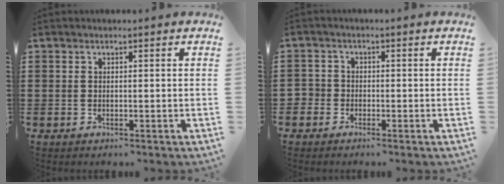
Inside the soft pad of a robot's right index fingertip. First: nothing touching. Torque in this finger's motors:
{"motor_torque": [0.87, 1.27, 0.11, -0.01]}